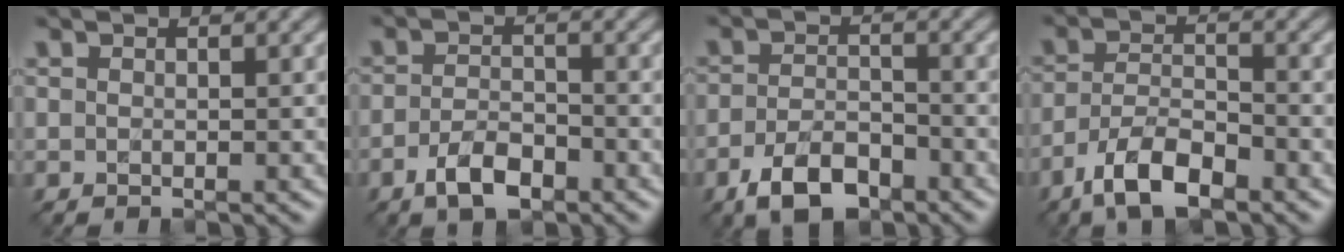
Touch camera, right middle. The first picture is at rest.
{"total": 2.9, "force": [-1.9, 1.1, 1.9], "torque": [-0.044, 0.008, -0.038]}
{"total": 4.4, "force": [-3.1, 2.0, 2.4], "torque": [-0.053, 0.004, -0.061]}
{"total": 5.8, "force": [-4.2, 1.9, 3.4], "torque": [-0.068, 0.009, -0.081]}